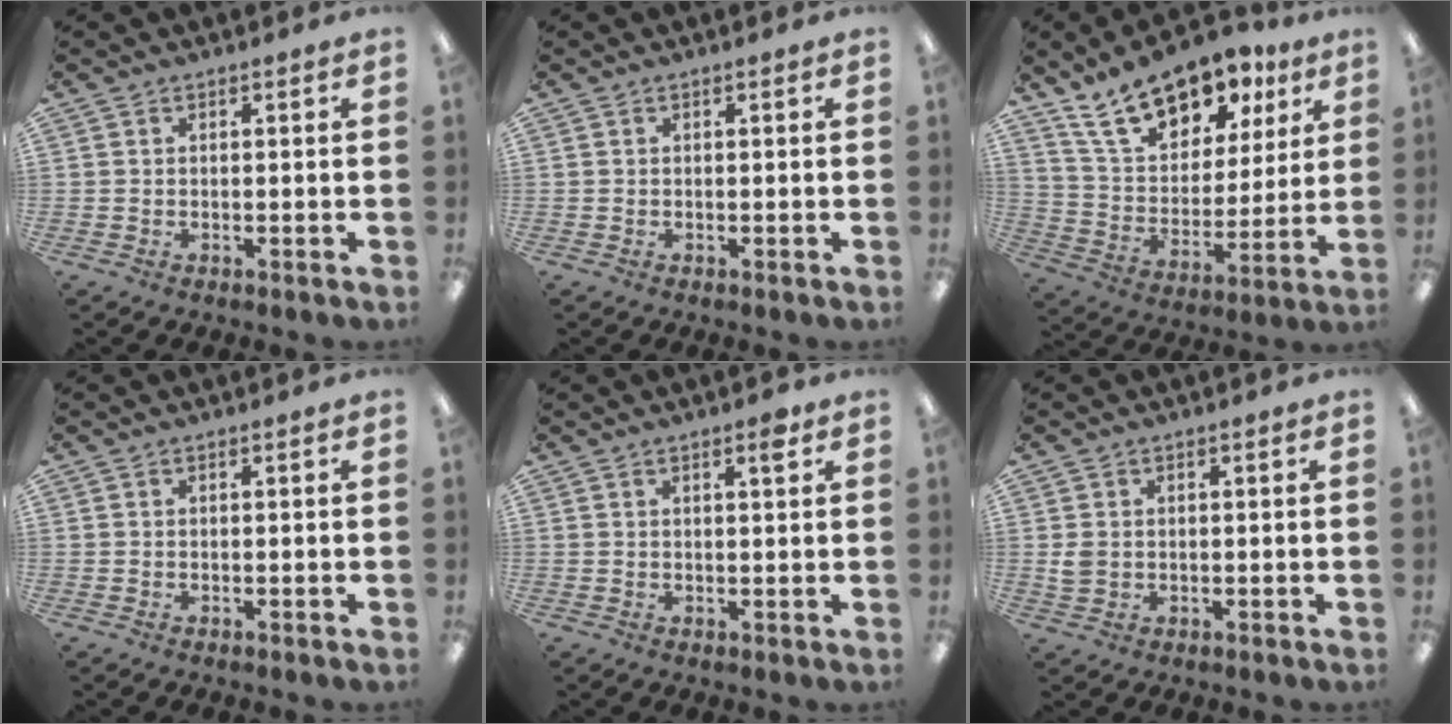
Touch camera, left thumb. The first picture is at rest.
{"total": 0.0}
{"total": 18.5, "force": [13.1, 9.6, 8.9], "torque": [-0.160, -0.068, 0.235]}
{"total": 0.0}
{"total": 2.6, "force": [1.7, 0.5, 1.9], "torque": [-0.025, -0.005, 0.025]}
{"total": 2.6, "force": [0.4, 2.1, 1.4], "torque": [-0.020, 0.001, 0.005]}